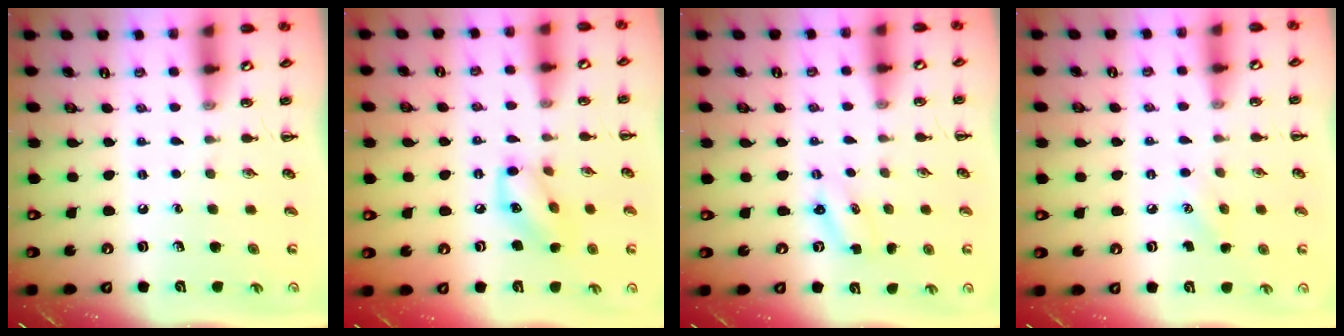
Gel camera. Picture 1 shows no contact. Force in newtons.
{"total": 9.9, "press": 9.9, "slide": 0.3}
{"total": 2.1, "press": 2.0, "slide": 0.6}
{"total": 5.9, "press": 5.7, "slide": 1.5}